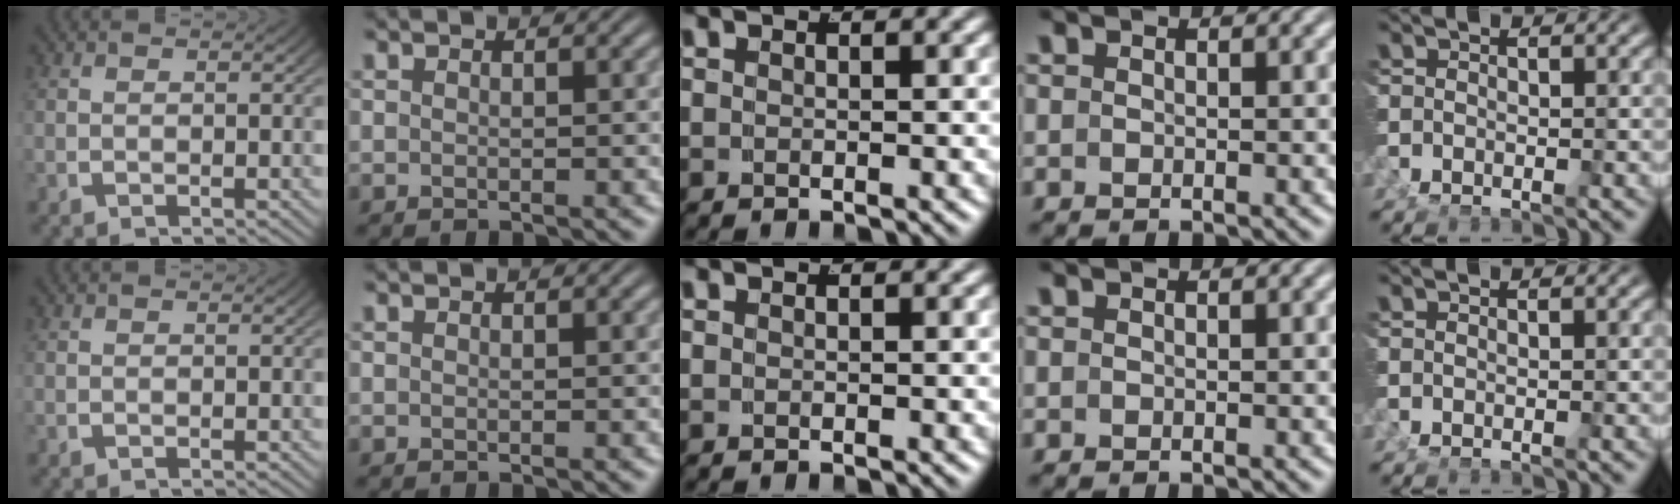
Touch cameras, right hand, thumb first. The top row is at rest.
{"little": {"total": 0.5, "force": [0.1, -0.5, -0.1], "torque": [0.004, 0.000, 0.002]}}